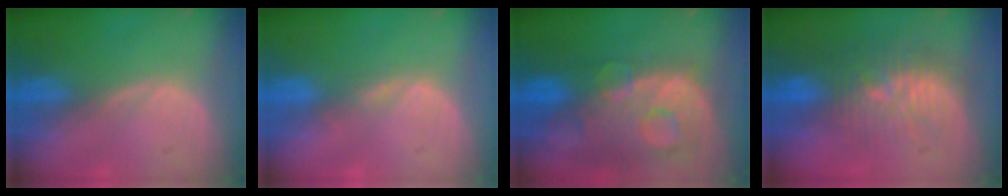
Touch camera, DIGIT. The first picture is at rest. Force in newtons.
{"total": 1.3, "press": 1.3, "slide": 0.2}
{"total": 13.7, "press": 11.2, "slide": 7.8}
{"total": 9.3, "press": 8.9, "slide": 2.5}